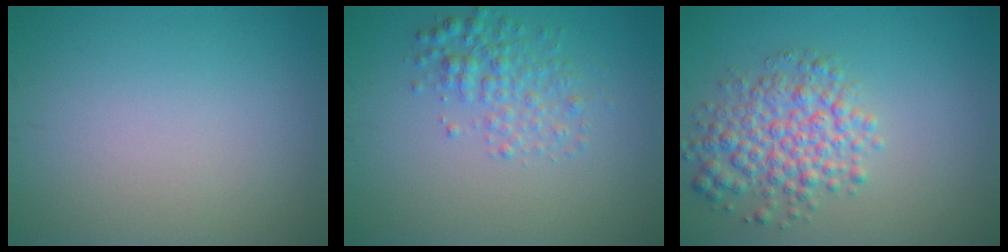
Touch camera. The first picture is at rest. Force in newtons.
{"total": 2.8, "press": 2.8, "slide": 0.1}
{"total": 4.9, "press": 4.9, "slide": 0.1}